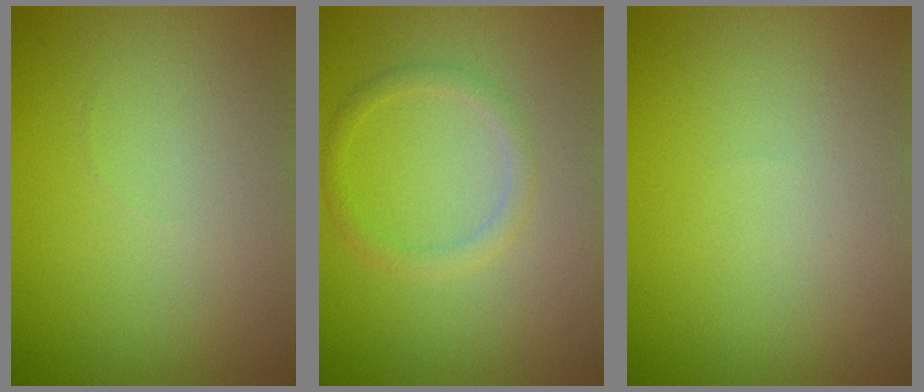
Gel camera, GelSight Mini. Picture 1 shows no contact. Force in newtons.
{"total": 1.6, "press": 1.6, "slide": 0.1}
{"total": 0.0}